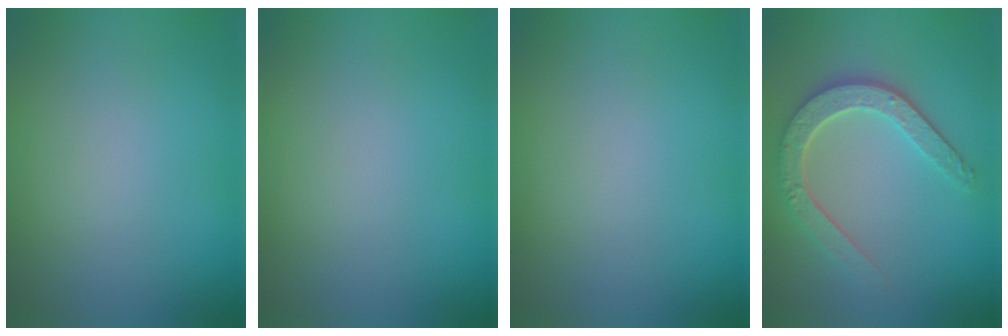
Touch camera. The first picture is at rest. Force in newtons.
{"total": 0.0}
{"total": 0.0}
{"total": 4.2, "press": 3.5, "slide": 2.3}